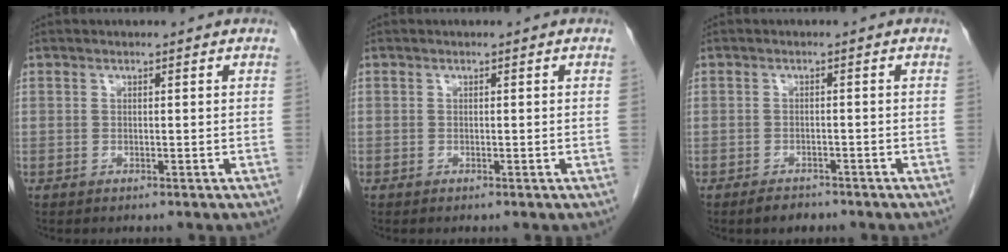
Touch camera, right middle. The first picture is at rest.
{"total": 0.0}
{"total": 2.4, "force": [-1.9, 1.1, 1.0], "torque": [-0.020, 0.000, -0.025]}